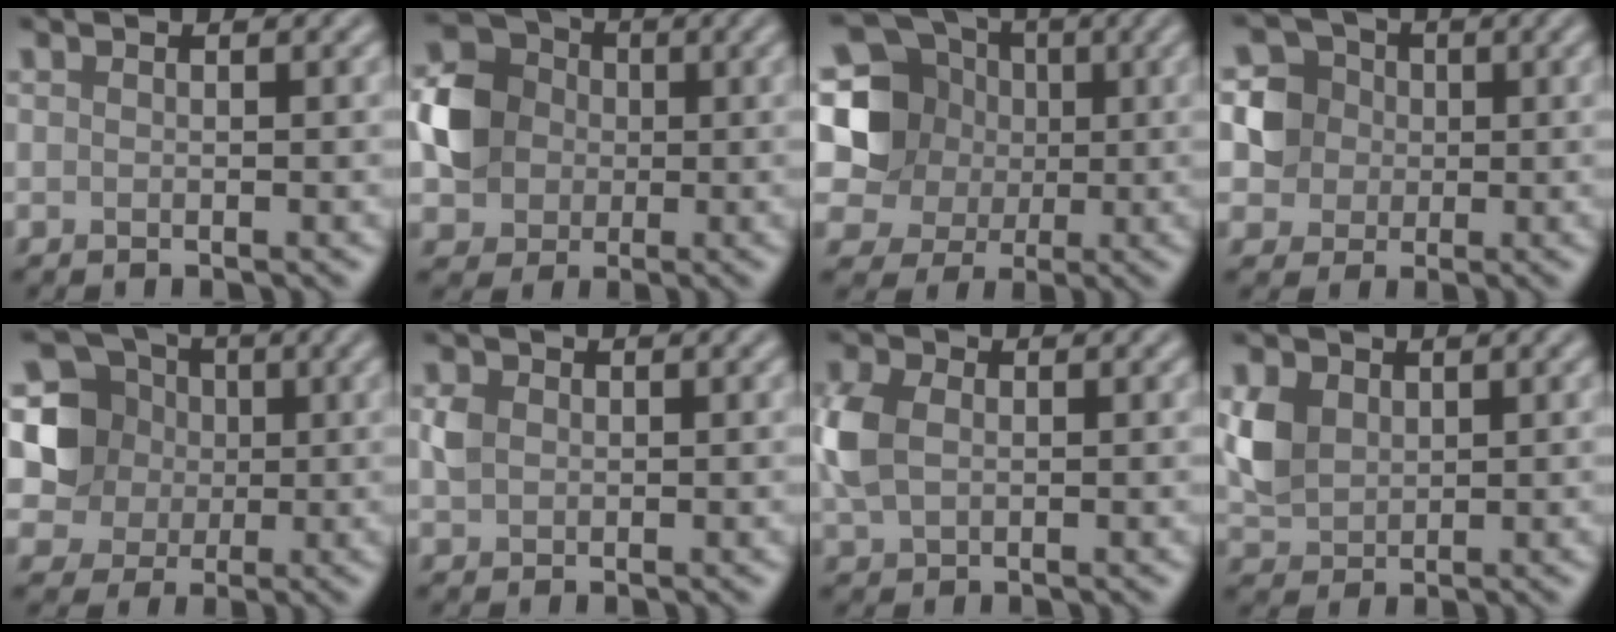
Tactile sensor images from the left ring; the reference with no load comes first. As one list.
[{"total": 5.1, "force": [0.1, 4.6, 2.1], "torque": [-0.037, 0.010, -0.003]}, {"total": 10.8, "force": [1.5, 9.8, 4.2], "torque": [-0.120, 0.032, 0.002]}, {"total": 5.5, "force": [0.9, 5.2, 1.7], "torque": [-0.023, 0.019, 0.015]}, {"total": 6.1, "force": [0.8, 5.5, 2.4], "torque": [-0.048, 0.004, 0.004]}, {"total": 1.7, "force": [0.2, 1.5, 0.8], "torque": [-0.019, 0.002, 0.003]}, {"total": 4.0, "force": [0.4, 3.0, 2.6], "torque": [-0.071, 0.005, 0.006]}, {"total": 3.5, "force": [1.0, 2.8, 1.8], "torque": [-0.047, 0.000, 0.021]}]